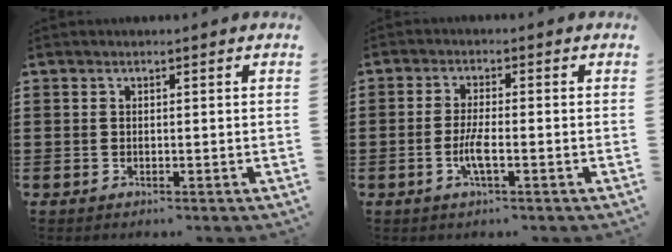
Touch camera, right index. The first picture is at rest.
{"total": 3.7, "force": [-1.3, 0.6, 3.4], "torque": [-0.079, -0.007, -0.028]}